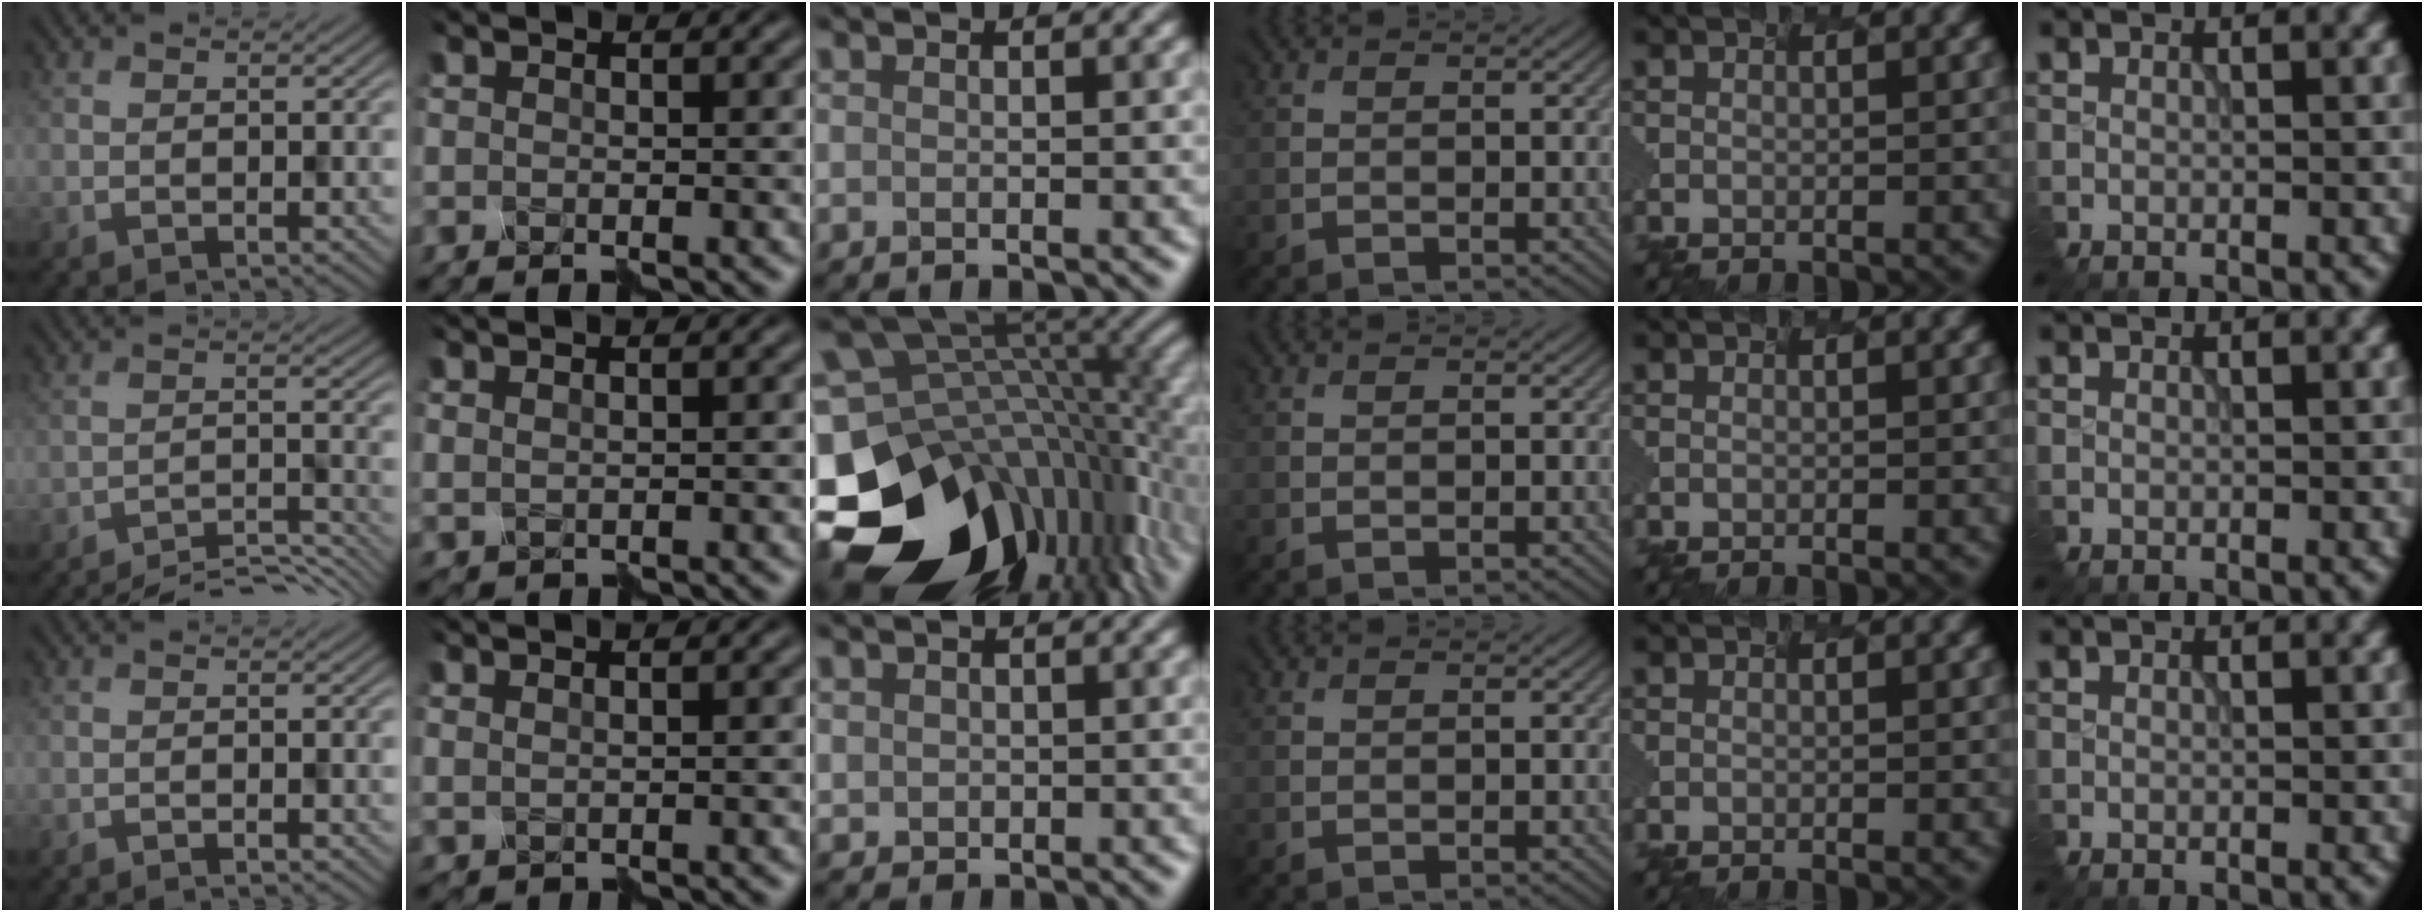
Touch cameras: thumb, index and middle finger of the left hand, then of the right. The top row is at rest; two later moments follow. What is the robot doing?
{"motion": "assemble", "object": "markers"}